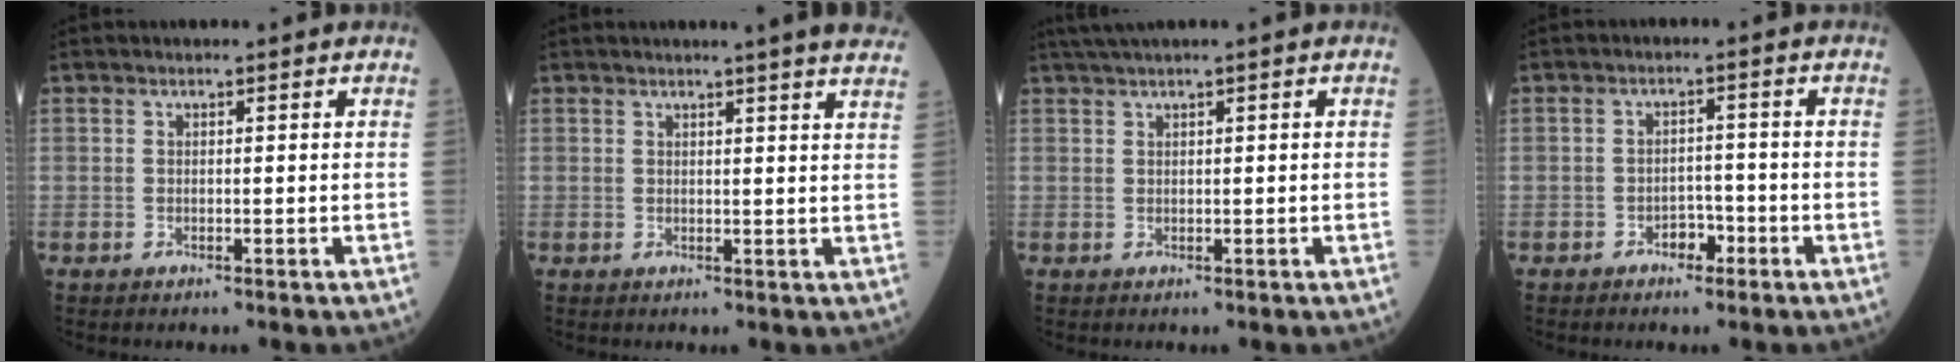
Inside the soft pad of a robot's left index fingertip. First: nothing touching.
{"total": 8.2, "force": [7.3, -0.7, 3.7], "torque": [-0.042, -0.013, 0.058]}
{"total": 2.3, "force": [1.6, -0.5, 1.6], "torque": [-0.037, 0.014, 0.036]}
{"total": 2.8, "force": [-1.8, 1.6, 1.5], "torque": [-0.019, 0.007, -0.029]}